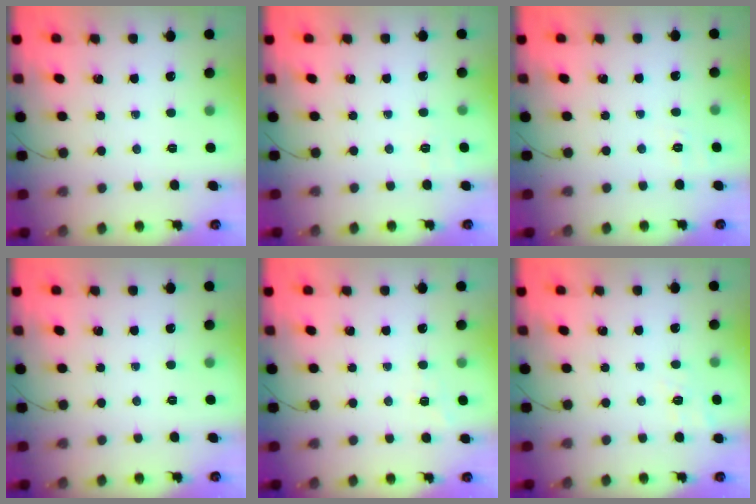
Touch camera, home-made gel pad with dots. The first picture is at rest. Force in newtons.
{"total": 6.4, "press": 6.1, "slide": 1.9}
{"total": 1.9, "press": 0.5, "slide": 1.8}
{"total": 0.0}
{"total": 2.8, "press": 2.4, "slide": 1.6}
{"total": 9.1, "press": 8.9, "slide": 1.9}